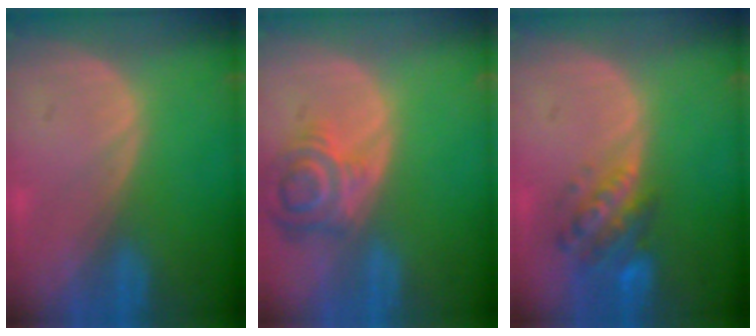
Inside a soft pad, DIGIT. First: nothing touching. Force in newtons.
{"total": 6.9, "press": 6.4, "slide": 2.7}
{"total": 6.1, "press": 5.8, "slide": 2.0}